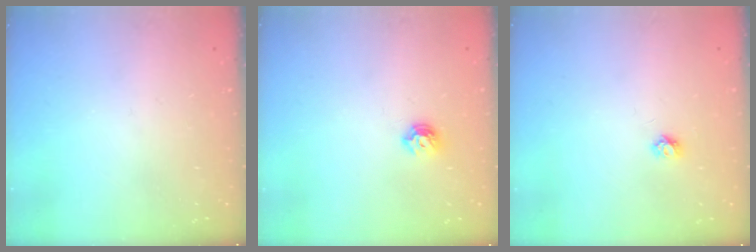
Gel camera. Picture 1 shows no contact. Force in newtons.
{"total": 6.6, "press": 6.6, "slide": 1.0}
{"total": 3.7, "press": 3.7, "slide": 0.4}